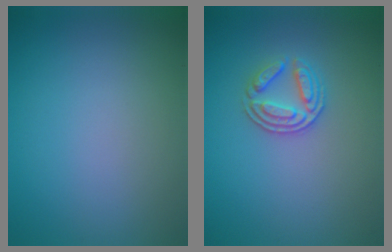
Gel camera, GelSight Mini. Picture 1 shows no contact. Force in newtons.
{"total": 2.9, "press": 2.6, "slide": 1.1}